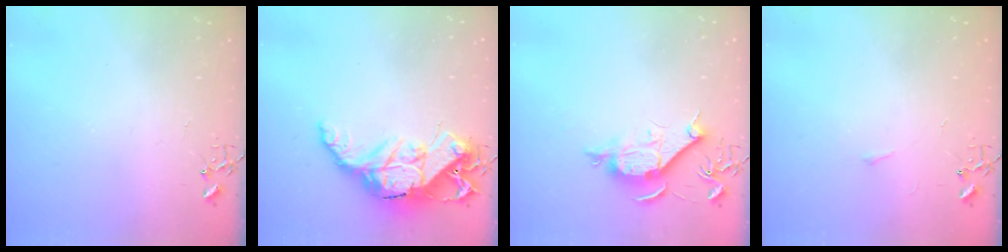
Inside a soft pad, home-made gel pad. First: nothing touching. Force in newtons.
{"total": 19.1, "press": 19.1, "slide": 1.2}
{"total": 9.5, "press": 9.4, "slide": 0.8}
{"total": 3.5, "press": 3.5, "slide": 0.6}